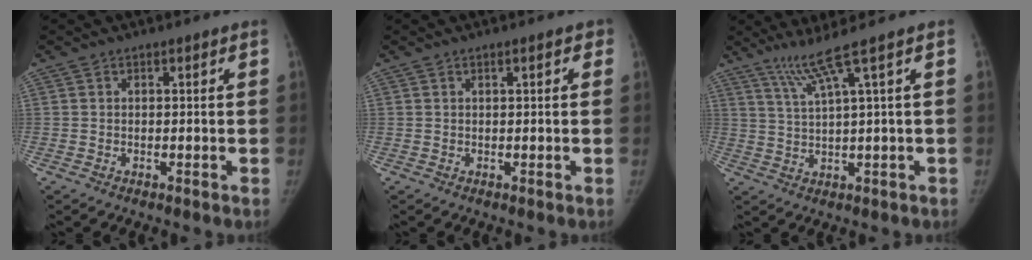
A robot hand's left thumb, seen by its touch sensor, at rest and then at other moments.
{"total": 1.7, "force": [0.7, 0.6, 1.4], "torque": [-0.013, 0.002, 0.007]}
{"total": 5.5, "force": [3.4, -1.9, 3.9], "torque": [-0.082, -0.020, 0.077]}